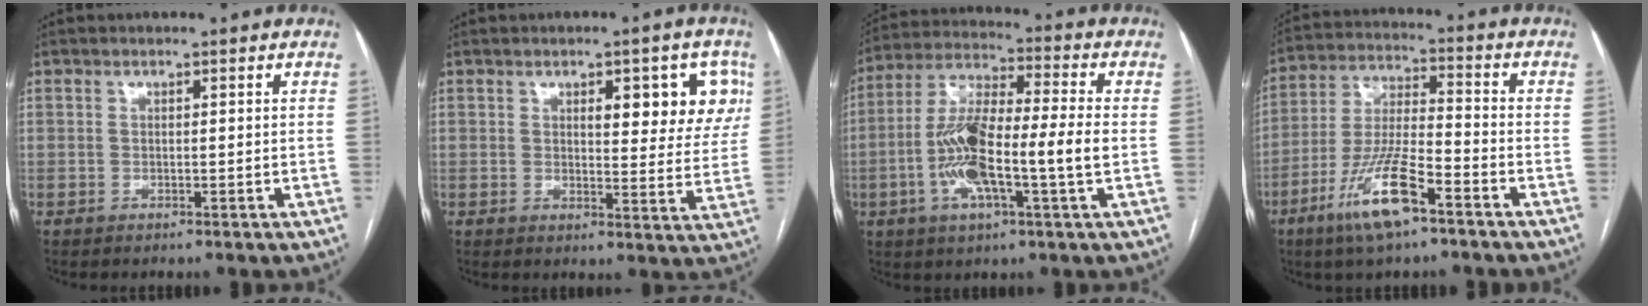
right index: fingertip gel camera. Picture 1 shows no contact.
{"total": 9.8, "force": [3.9, 3.5, 8.2], "torque": [-0.088, 0.008, 0.047]}
{"total": 14.3, "force": [-2.6, 1.7, 14.0], "torque": [-0.280, 0.007, -0.051]}
{"total": 12.2, "force": [-6.9, 2.0, 9.8], "torque": [-0.200, -0.014, -0.129]}